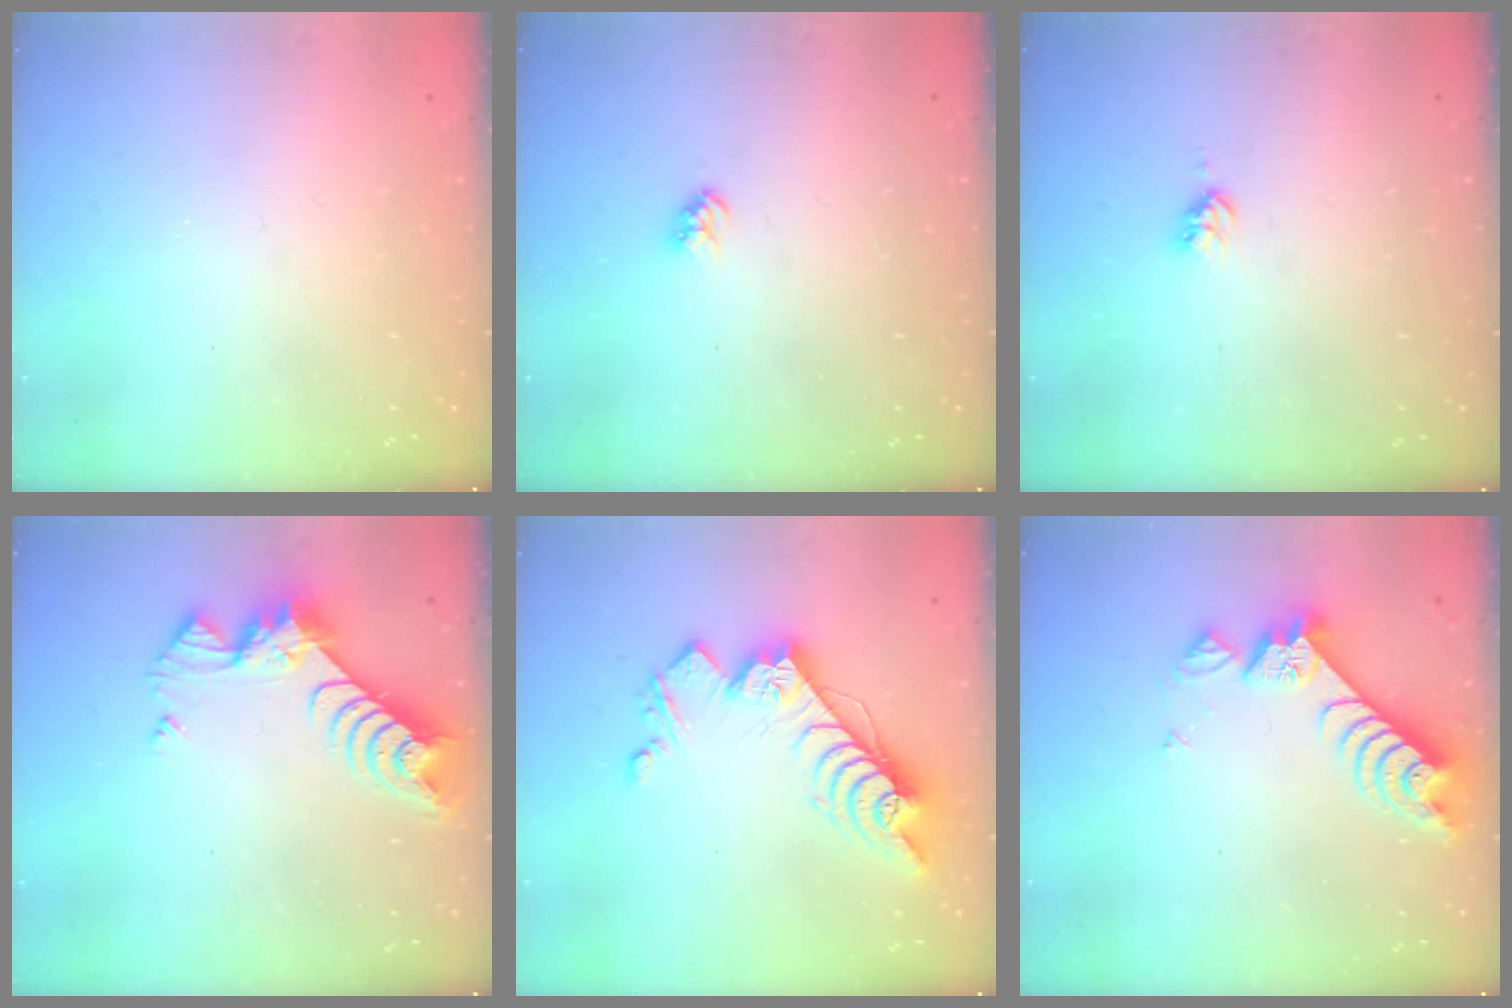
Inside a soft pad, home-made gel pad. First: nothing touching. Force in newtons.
{"total": 3.0, "press": 3.0, "slide": 0.3}
{"total": 2.8, "press": 2.8, "slide": 0.2}
{"total": 8.7, "press": 8.7, "slide": 0.9}
{"total": 14.6, "press": 14.5, "slide": 1.0}
{"total": 8.5, "press": 8.4, "slide": 0.8}